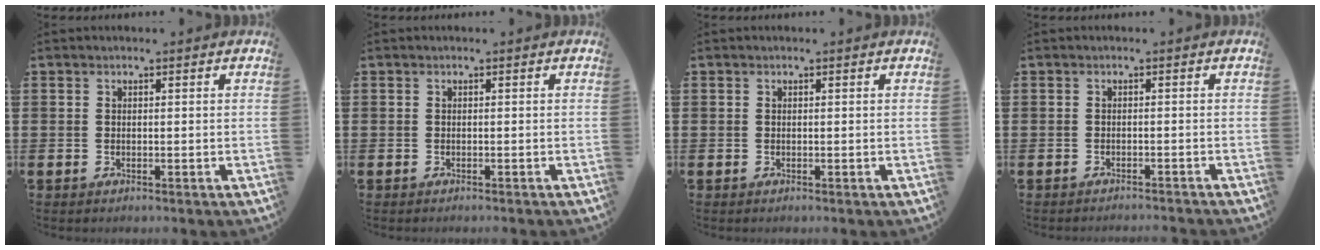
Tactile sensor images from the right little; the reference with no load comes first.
{"total": 0.0}
{"total": 0.0}
{"total": 0.9, "force": [-0.8, -0.2, 0.0], "torque": [0.000, 0.001, -0.018]}